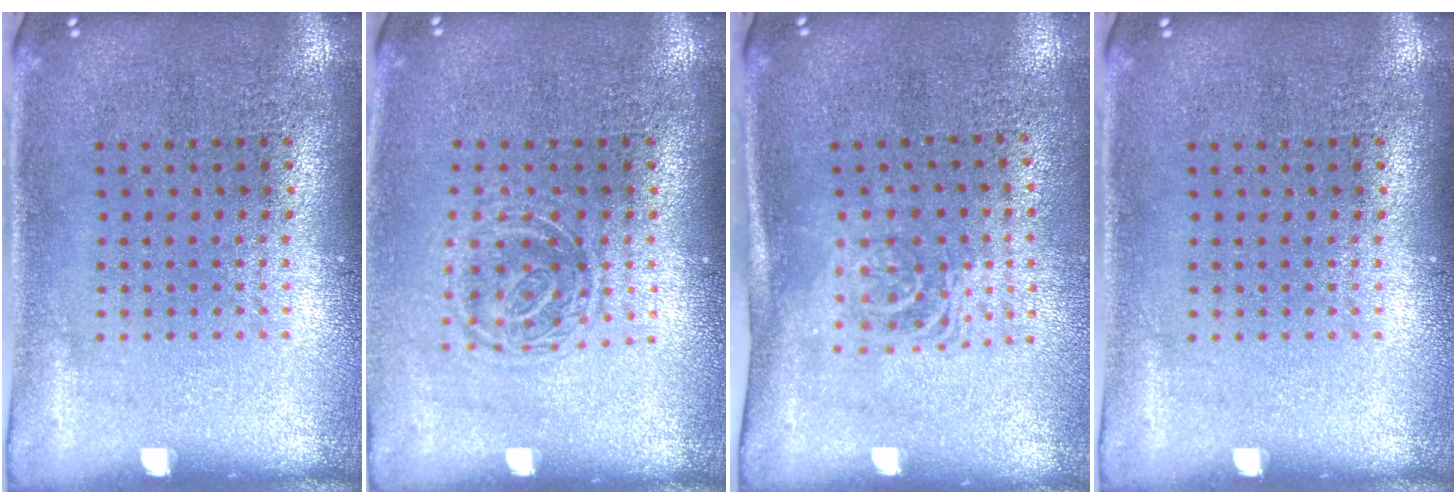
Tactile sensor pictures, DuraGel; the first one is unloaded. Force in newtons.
{"total": 1.3, "press": 1.0, "slide": 0.8}
{"total": 1.6, "press": 1.2, "slide": 1.0}
{"total": 0.0}